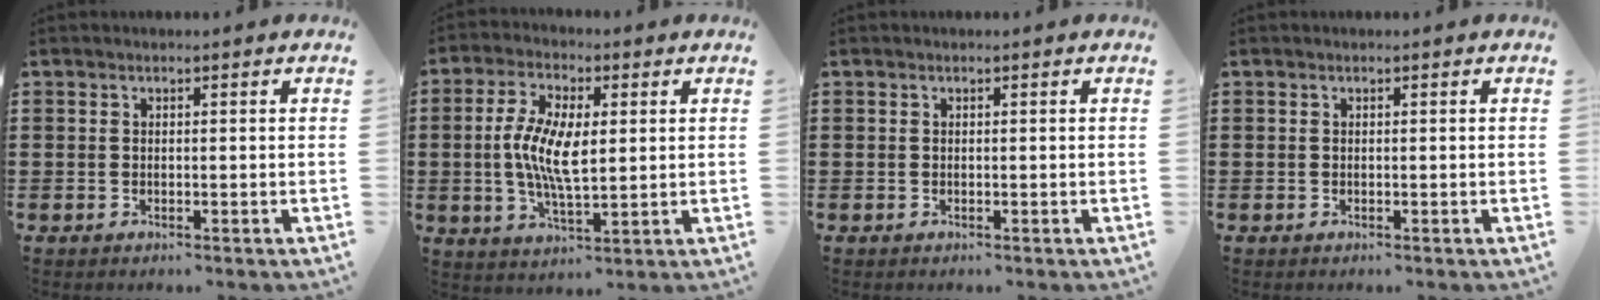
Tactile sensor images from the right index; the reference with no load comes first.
{"total": 8.5, "force": [0.3, 3.4, 7.8], "torque": [-0.165, 0.004, 0.001]}
{"total": 0.0}
{"total": 0.0}